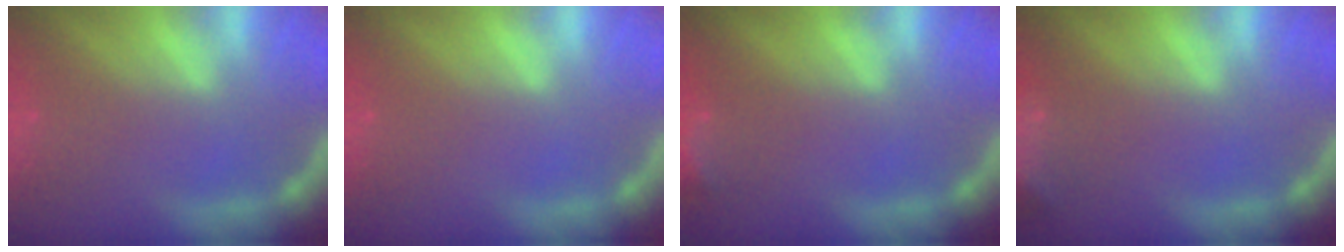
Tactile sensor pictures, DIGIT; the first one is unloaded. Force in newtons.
{"total": 0.0}
{"total": 2.4}
{"total": 9.0}